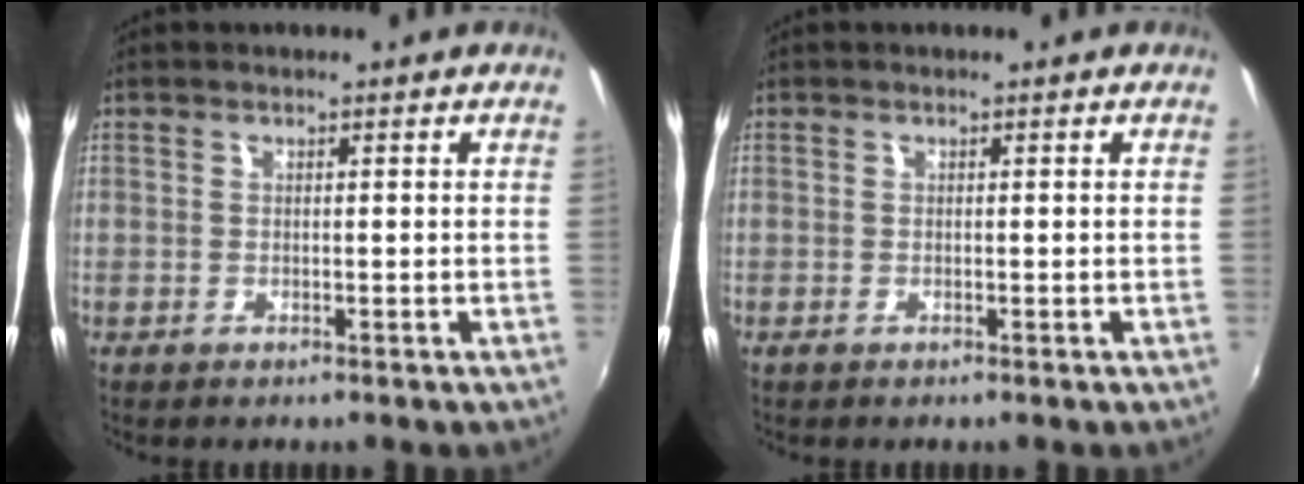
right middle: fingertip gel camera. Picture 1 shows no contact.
{"total": 0.0}